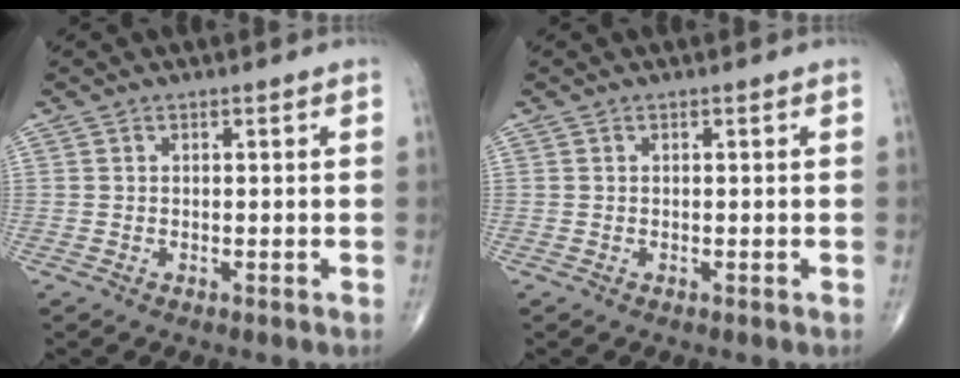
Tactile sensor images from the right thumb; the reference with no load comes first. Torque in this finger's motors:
{"motor_torque": [0.00, 0.00, 0.00, 0.00, 0.01]}